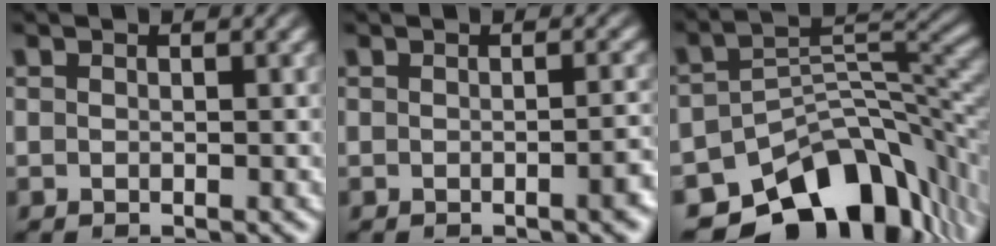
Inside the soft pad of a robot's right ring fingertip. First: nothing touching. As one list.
[{"total": 1.4, "force": [-0.8, -0.2, 1.1], "torque": [-0.011, 0.008, -0.014]}, {"total": 16.7, "force": [-9.5, 8.9, 10.6], "torque": [-0.132, -0.028, -0.129]}]